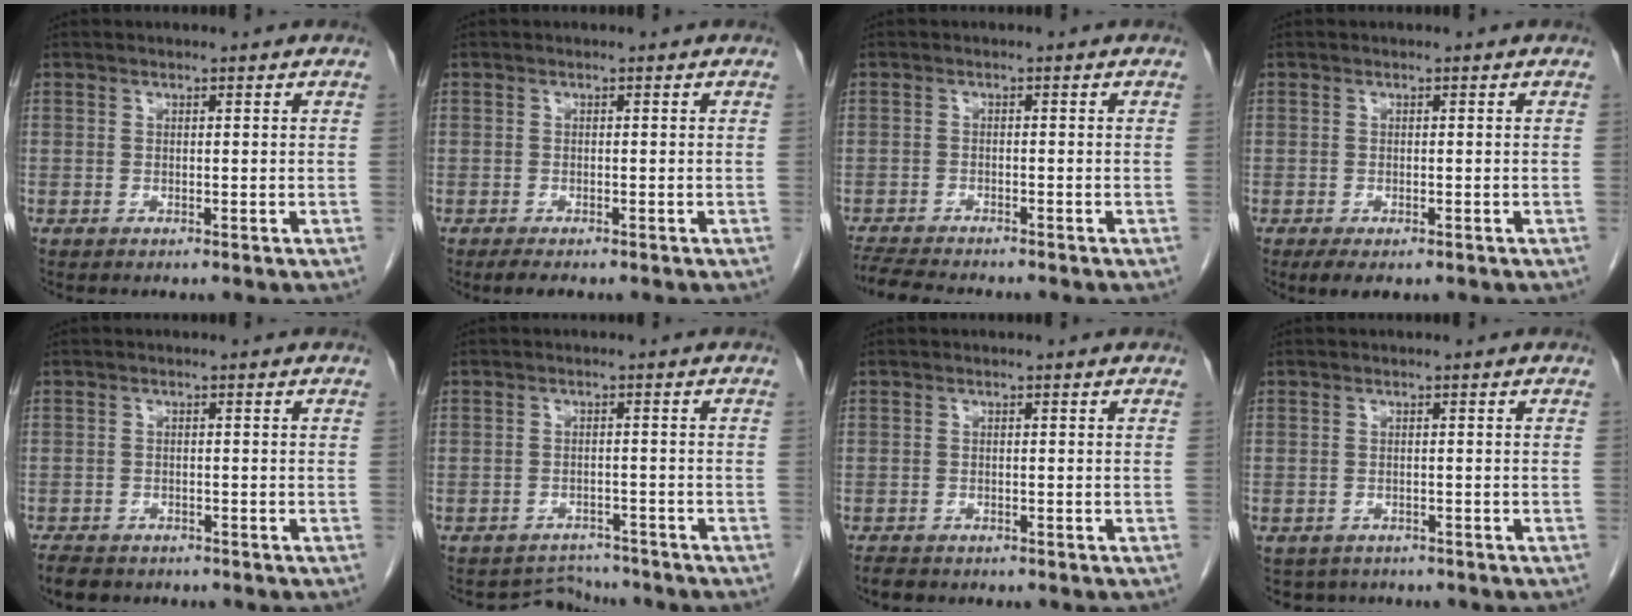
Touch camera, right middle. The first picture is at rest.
{"total": 2.1, "force": [-1.6, 0.6, 1.2], "torque": [-0.026, -0.006, -0.022]}
{"total": 6.8, "force": [-6.3, 0.6, 2.6], "torque": [-0.046, -0.017, -0.104]}
{"total": 3.0, "force": [-1.9, 1.3, 1.9], "torque": [-0.033, -0.007, -0.023]}
{"total": 5.3, "force": [-4.4, 2.3, 1.9], "torque": [-0.034, -0.007, -0.063]}
{"total": 3.5, "force": [-3.2, 0.7, -1.3], "torque": [0.018, 0.010, -0.046]}
{"total": 2.4, "force": [-2.1, 1.0, 0.8], "torque": [-0.021, -0.006, -0.029]}
{"total": 4.0, "force": [-3.3, 2.3, 0.2], "torque": [0.002, 0.001, -0.046]}